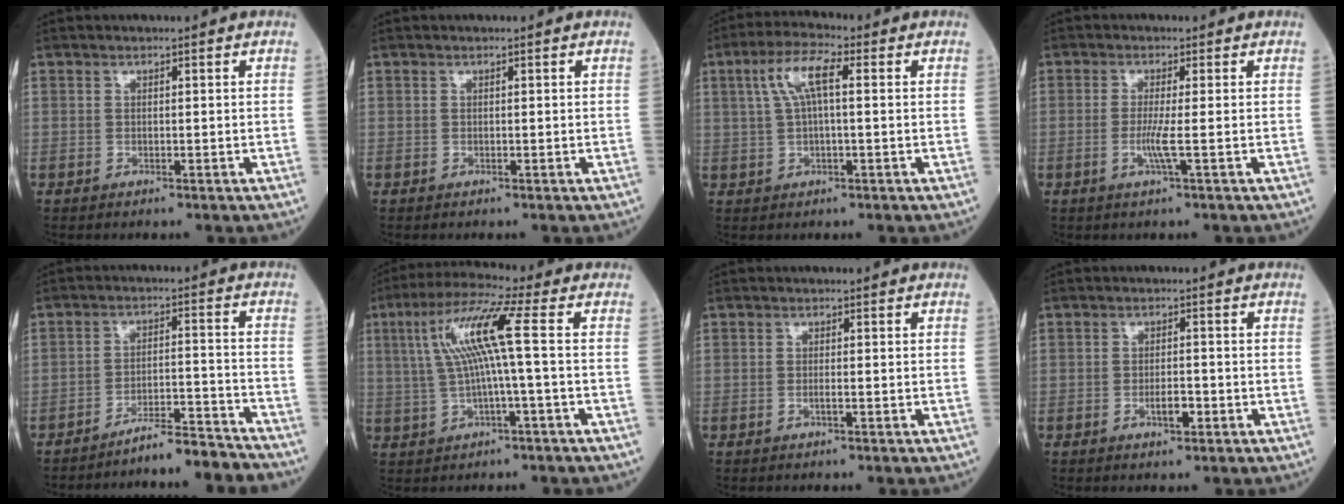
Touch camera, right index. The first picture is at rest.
{"total": 0.0}
{"total": 6.5, "force": [1.7, 1.5, 6.2], "torque": [-0.131, 0.025, 0.033]}
{"total": 3.1, "force": [-0.7, -0.7, 2.9], "torque": [-0.067, -0.007, -0.016]}
{"total": 8.3, "force": [-7.9, 0.1, 2.4], "torque": [-0.020, 0.019, -0.125]}
{"total": 9.9, "force": [1.3, -0.4, 9.9], "torque": [-0.194, 0.024, 0.024]}
{"total": 0.8, "force": [-0.3, -0.2, 0.7], "torque": [-0.017, -0.001, -0.006]}
{"total": 2.6, "force": [-1.1, 0.7, 2.3], "torque": [-0.039, 0.001, -0.016]}